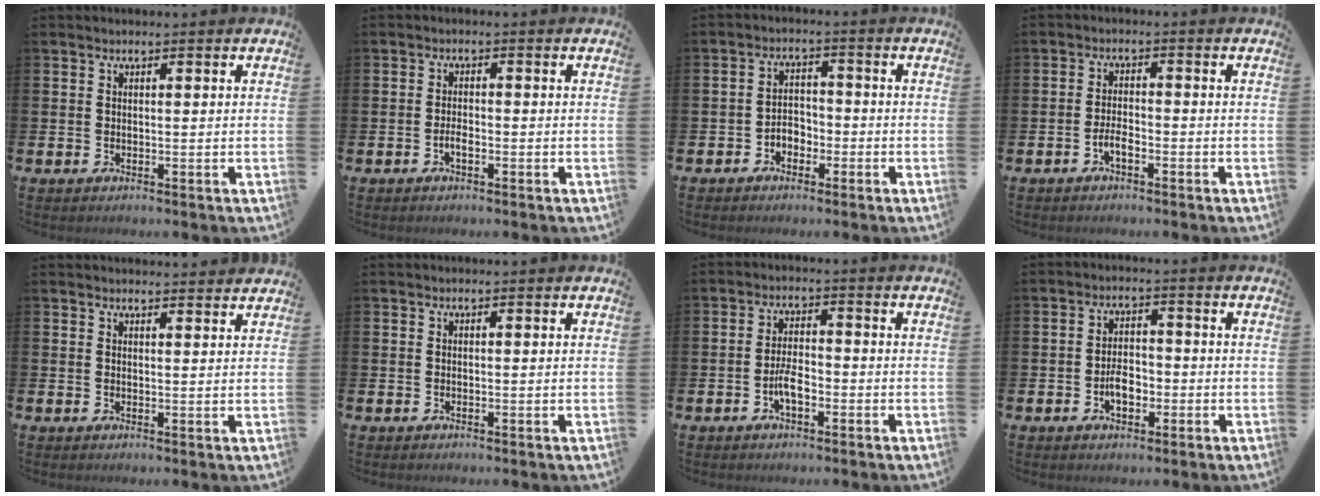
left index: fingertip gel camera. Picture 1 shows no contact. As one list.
[{"total": 1.6, "force": [-0.7, 0.7, 1.3], "torque": [-0.020, -0.002, -0.014]}, {"total": 2.7, "force": [-1.8, 1.9, 0.8], "torque": [-0.024, 0.010, -0.040]}, {"total": 2.3, "force": [-1.1, 0.9, 1.8], "torque": [-0.030, 0.002, -0.023]}, {"total": 1.9, "force": [1.9, 0.1, -0.1], "torque": [0.013, -0.015, 0.032]}, {"total": 0.0}, {"total": 3.5, "force": [-1.4, 1.5, 2.9], "torque": [-0.046, 0.005, -0.027]}, {"total": 3.8, "force": [-1.2, 2.3, 2.8], "torque": [-0.038, 0.001, -0.026]}]